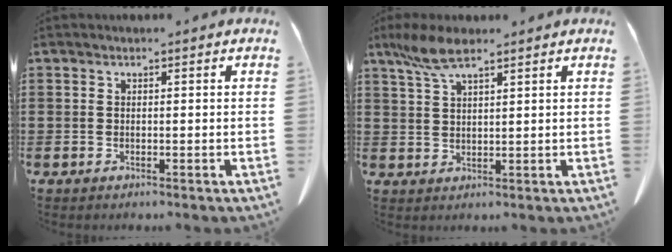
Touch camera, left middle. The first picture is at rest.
{"total": 5.7, "force": [3.7, 1.4, 4.1], "torque": [-0.096, -0.001, 0.067]}